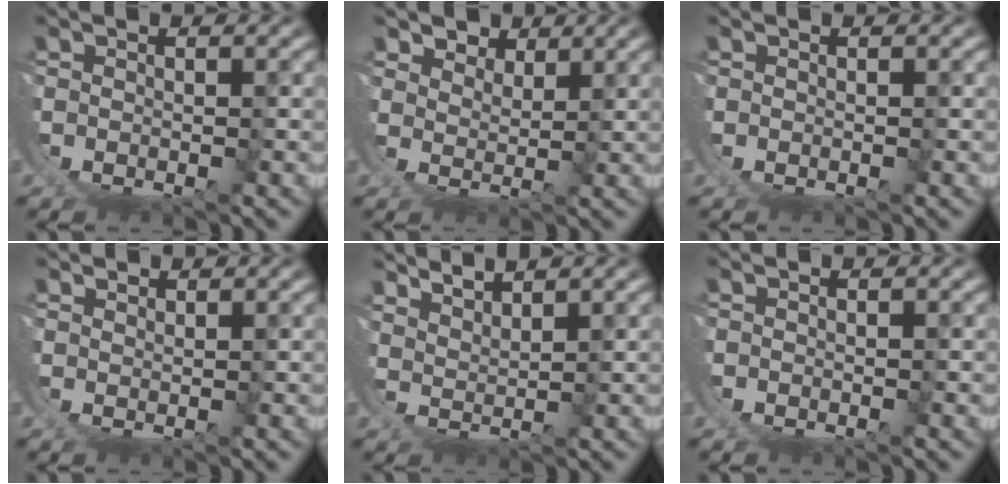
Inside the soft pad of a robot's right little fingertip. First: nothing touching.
{"total": 2.4, "force": [2.1, 0.4, 1.1], "torque": [-0.014, -0.010, 0.041]}
{"total": 0.0}
{"total": 1.3, "force": [0.9, -0.9, -0.1], "torque": [0.006, -0.003, 0.023]}
{"total": 2.8, "force": [2.3, 0.7, 1.4], "torque": [-0.036, -0.013, 0.044]}
{"total": 0.0}